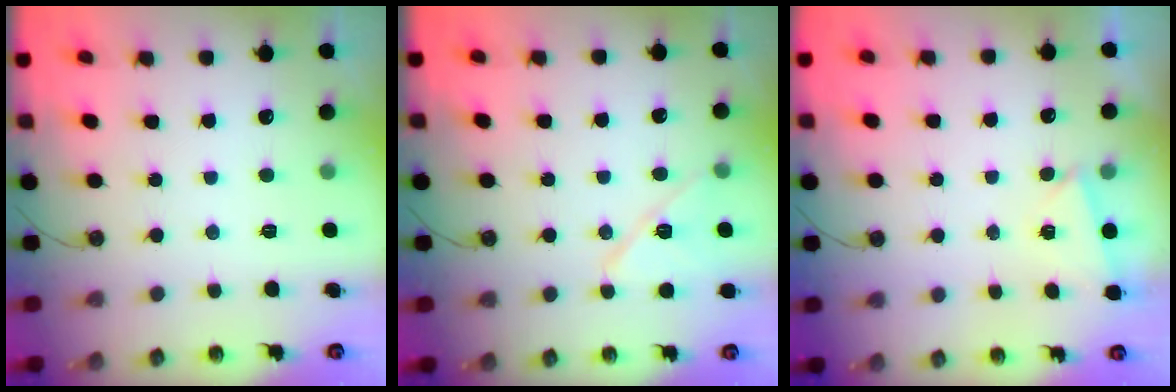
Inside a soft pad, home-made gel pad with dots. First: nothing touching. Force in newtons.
{"total": 11.0, "press": 10.9, "slide": 0.9}
{"total": 2.8, "press": 1.5, "slide": 2.3}